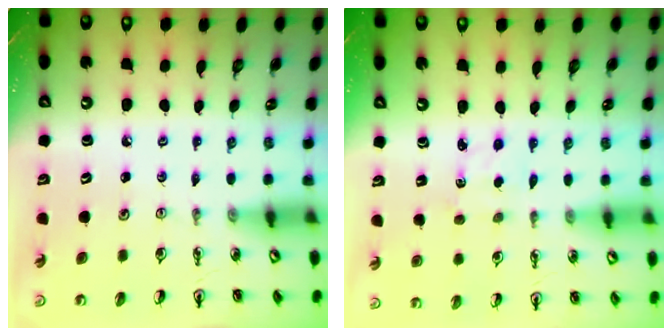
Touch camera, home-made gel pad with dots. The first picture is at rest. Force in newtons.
{"total": 1.4, "press": 1.3, "slide": 0.4}